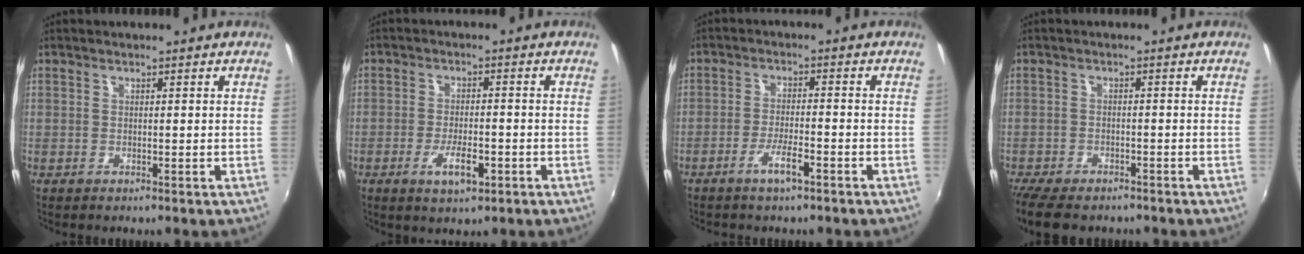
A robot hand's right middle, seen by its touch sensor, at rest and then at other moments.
{"total": 5.7, "force": [-2.7, 2.1, 4.6], "torque": [-0.098, -0.010, -0.043]}
{"total": 4.4, "force": [-3.0, 0.8, 3.1], "torque": [-0.071, -0.003, -0.054]}
{"total": 9.9, "force": [-8.1, 3.5, 4.4], "torque": [-0.109, -0.034, -0.136]}